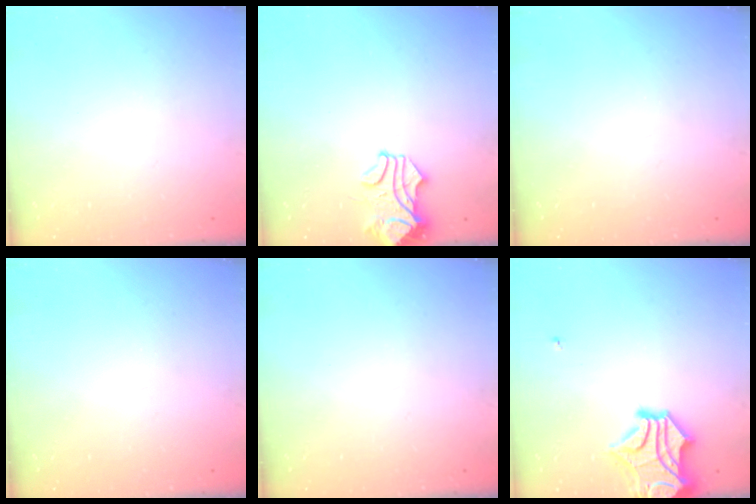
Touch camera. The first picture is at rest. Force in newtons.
{"total": 1.6, "press": 1.4, "slide": 0.8}
{"total": 0.0}
{"total": 0.0}
{"total": 0.0}
{"total": 8.1, "press": 7.8, "slide": 2.2}